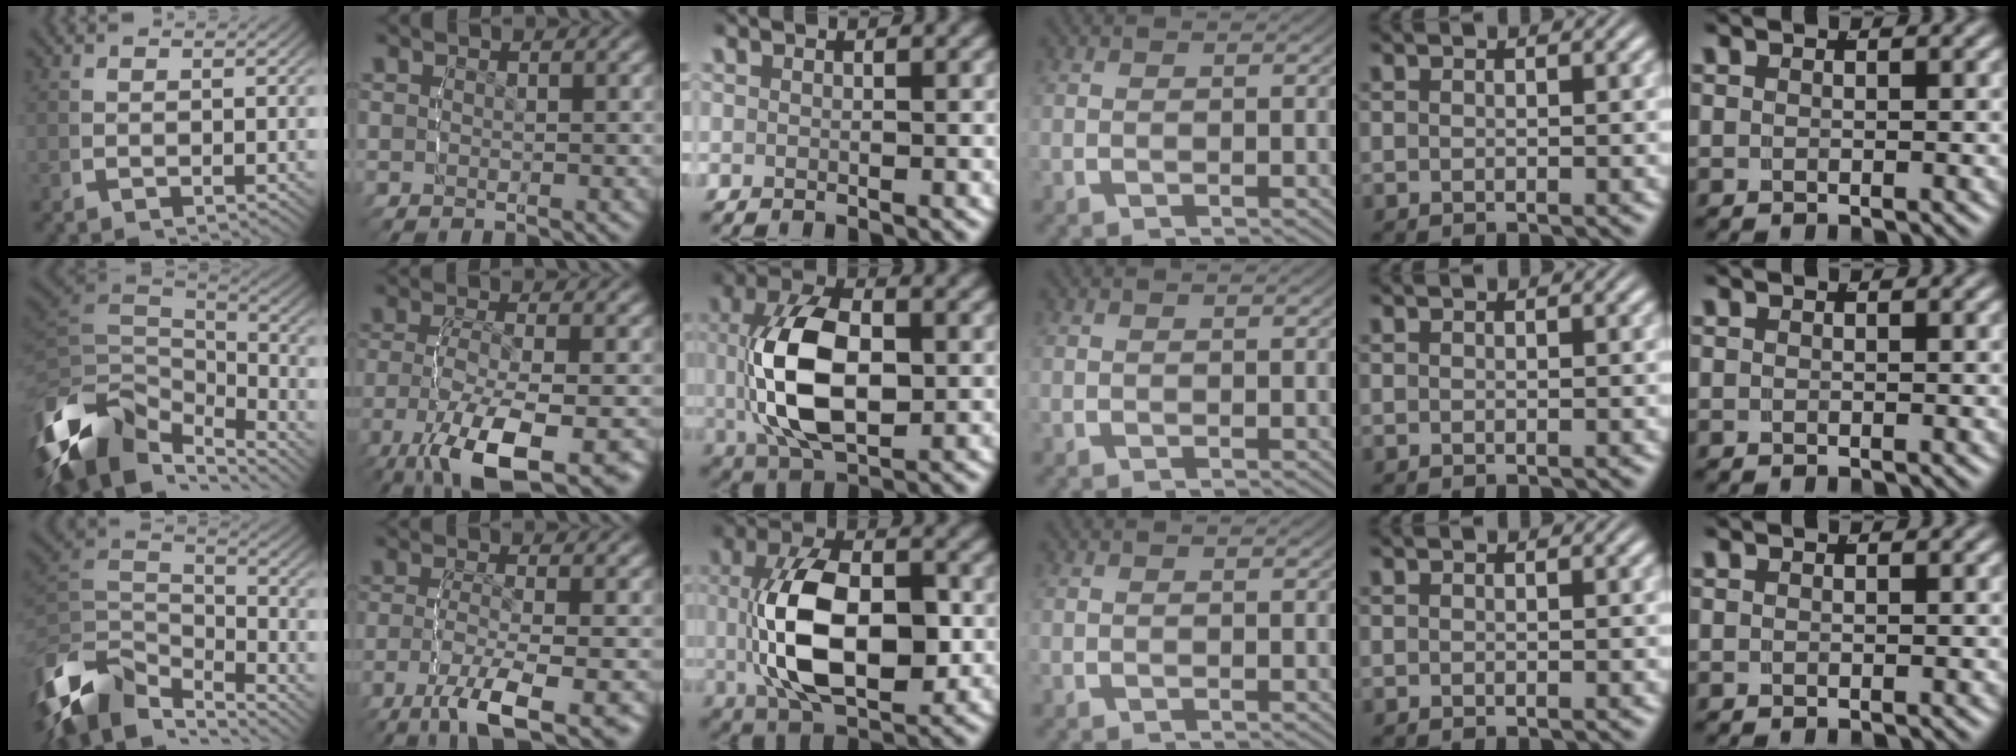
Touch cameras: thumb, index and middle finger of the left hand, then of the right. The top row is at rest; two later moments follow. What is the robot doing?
{"motion": "lift_and_place", "object": "bottle cap"}